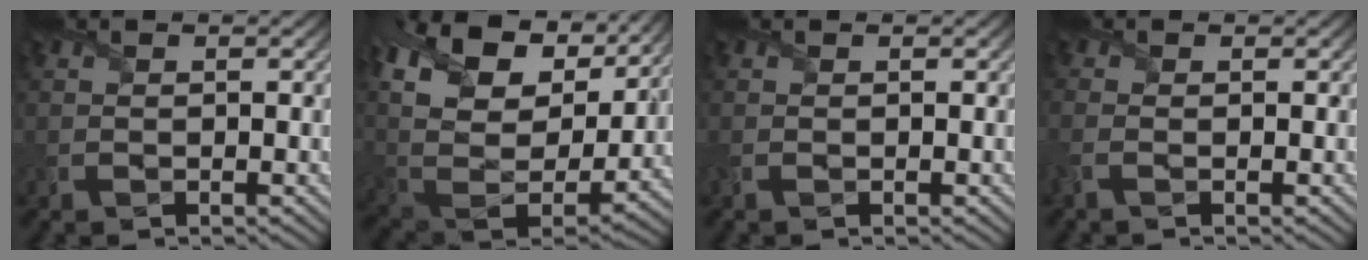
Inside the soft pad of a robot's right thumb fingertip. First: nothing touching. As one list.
[{"total": 19.0, "force": [9.3, 11.2, 12.3], "torque": [-0.267, 0.028, 0.196]}, {"total": 0.7, "force": [-0.1, 0.4, 0.6], "torque": [-0.017, 0.001, -0.002]}, {"total": 1.9, "force": [-0.5, 0.9, 1.6], "torque": [-0.048, 0.000, -0.017]}]